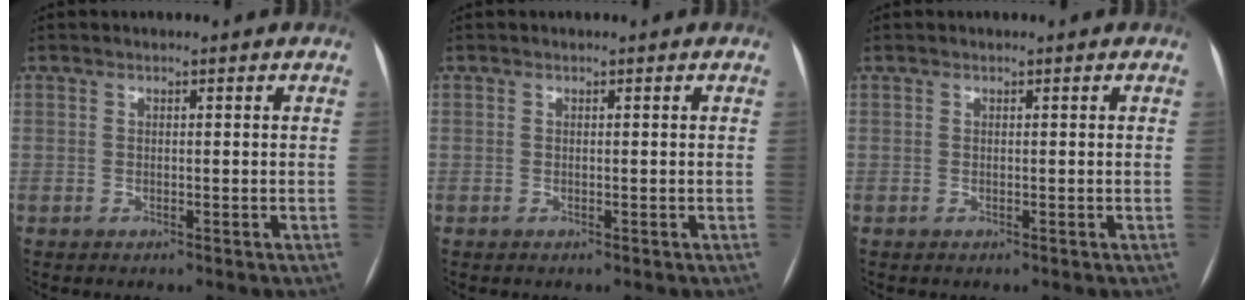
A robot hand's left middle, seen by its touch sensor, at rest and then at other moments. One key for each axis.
{"total": 0.0}
{"total": 0.0}